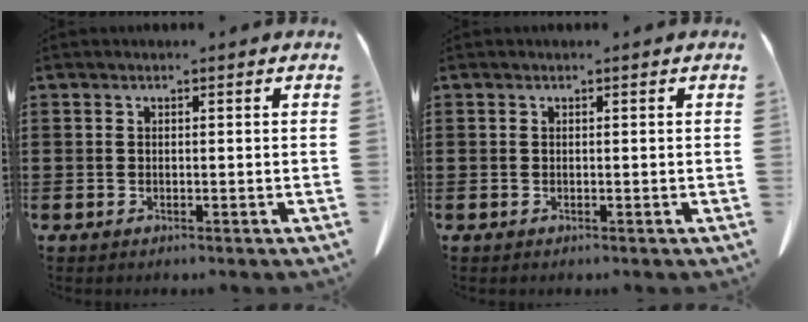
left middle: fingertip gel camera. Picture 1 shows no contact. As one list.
[{"total": 0.0}]